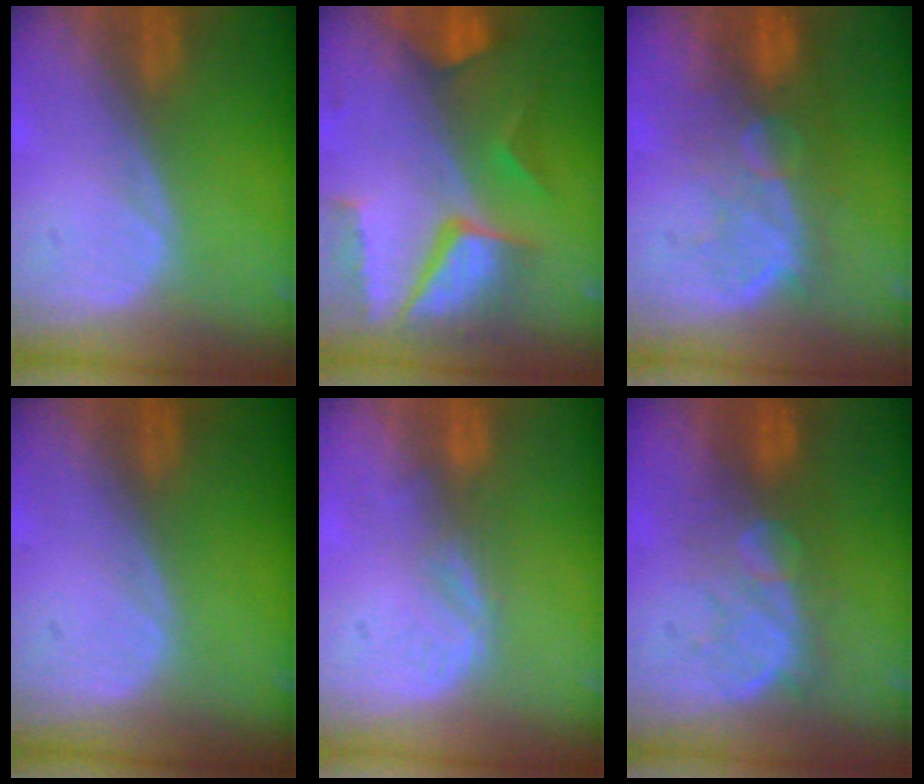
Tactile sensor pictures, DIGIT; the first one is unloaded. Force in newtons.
{"total": 10.4, "press": 8.6, "slide": 5.8}
{"total": 9.6, "press": 8.7, "slide": 4.0}
{"total": 0.0}
{"total": 2.8, "press": 2.2, "slide": 1.7}
{"total": 7.8, "press": 7.7, "slide": 1.5}